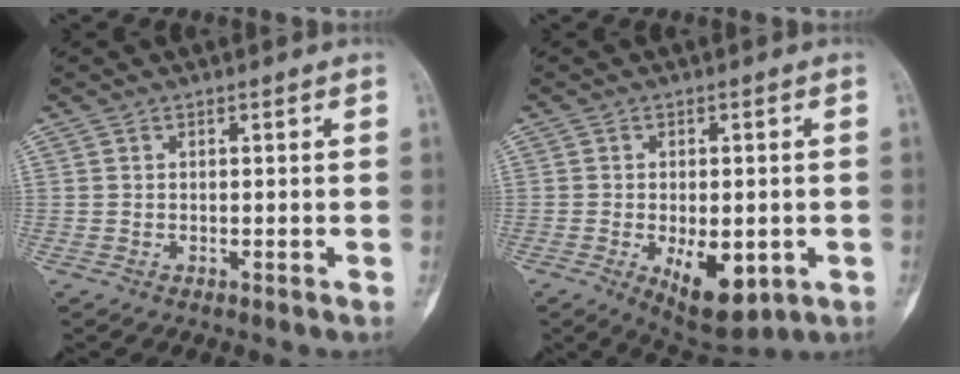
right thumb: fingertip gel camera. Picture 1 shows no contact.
{"total": 10.3, "force": [-3.0, 5.0, 8.4], "torque": [-0.110, -0.008, -0.030]}